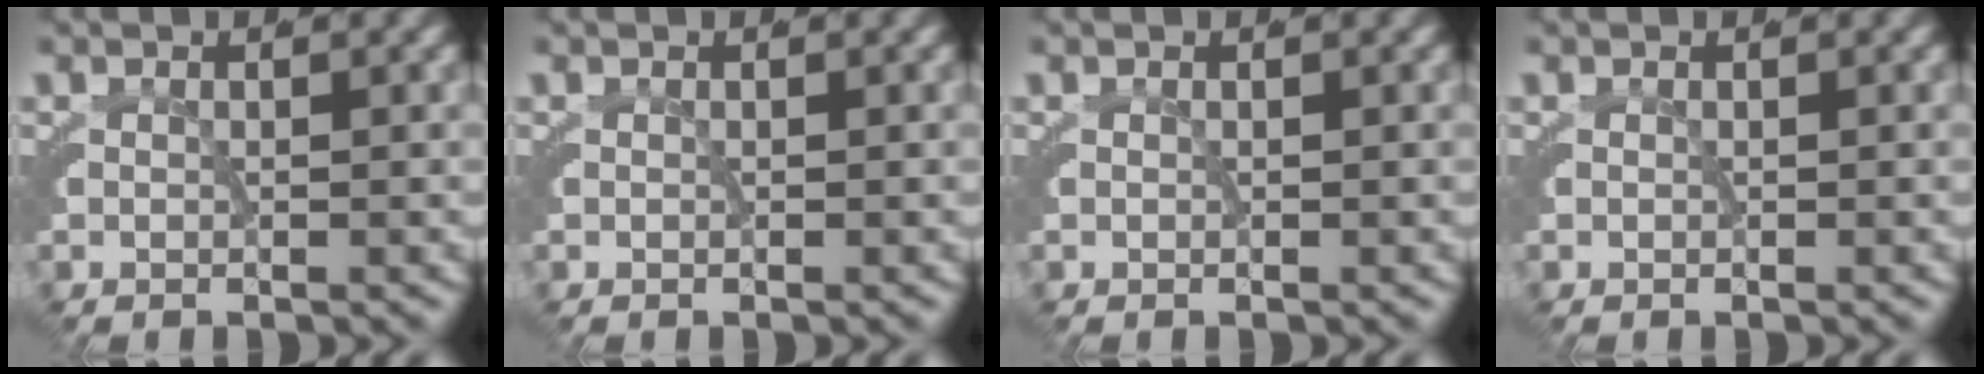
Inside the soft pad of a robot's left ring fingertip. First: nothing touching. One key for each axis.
{"total": 0.0}
{"total": 0.0}
{"total": 0.0}